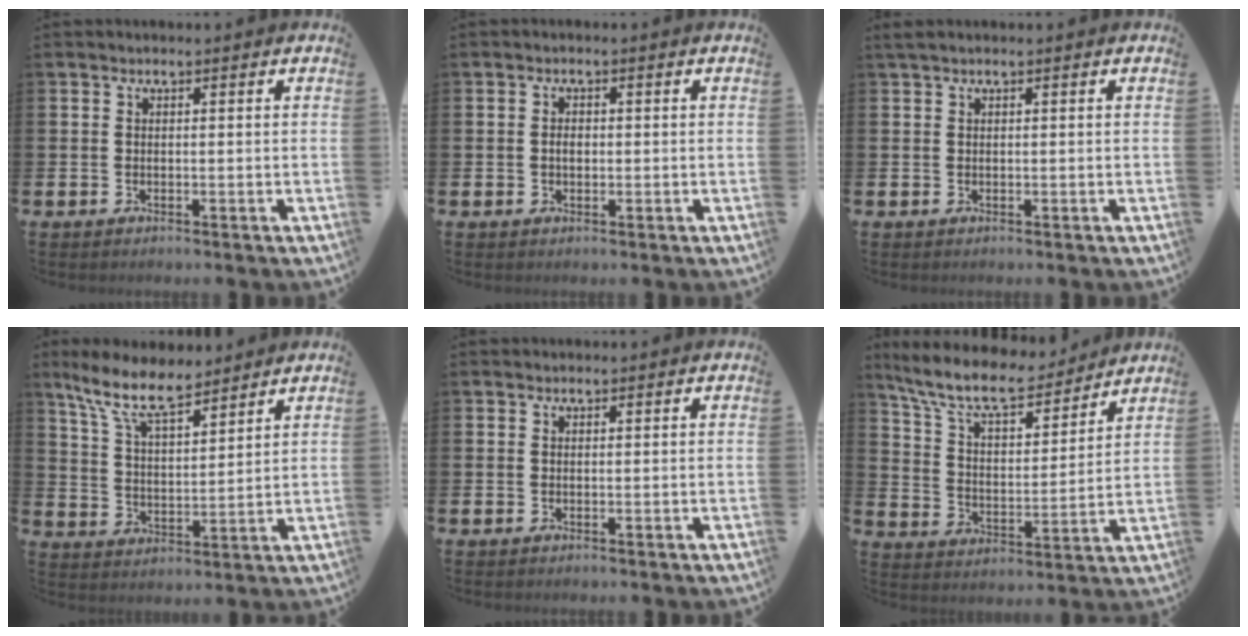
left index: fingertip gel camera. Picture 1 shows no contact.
{"total": 1.6, "force": [0.0, 1.1, 1.2], "torque": [-0.015, 0.003, -0.004]}
{"total": 0.9, "force": [0.6, 0.1, 0.6], "torque": [-0.018, 0.005, 0.012]}
{"total": 9.2, "force": [7.6, 2.7, 4.6], "torque": [-0.112, -0.027, 0.136]}
{"total": 0.7, "force": [0.7, 0.2, 0.0], "torque": [0.008, -0.001, 0.010]}
{"total": 10.2, "force": [9.1, 2.6, 3.8], "torque": [-0.112, -0.054, 0.159]}